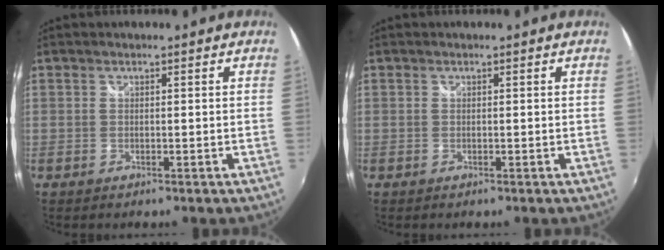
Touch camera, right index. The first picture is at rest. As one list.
[{"total": 0.0}]